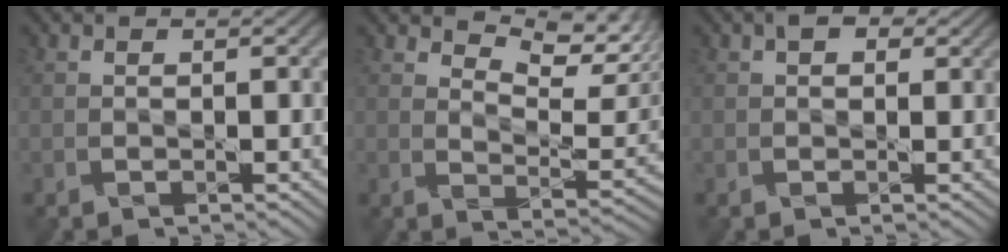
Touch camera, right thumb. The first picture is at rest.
{"total": 8.5, "force": [6.4, 2.5, 4.9], "torque": [-0.090, 0.003, 0.105]}
{"total": 1.9, "force": [1.0, 1.2, 1.1], "torque": [-0.012, 0.002, 0.010]}